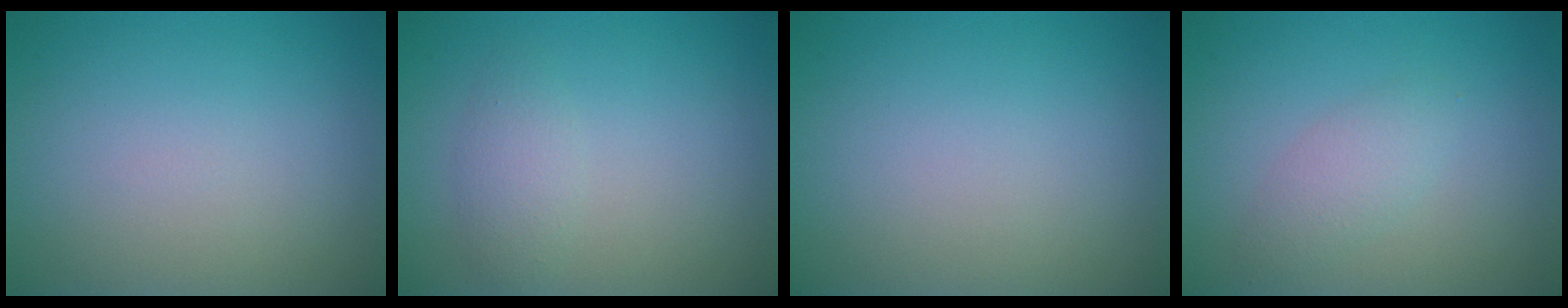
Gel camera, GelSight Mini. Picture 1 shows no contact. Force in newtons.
{"total": 1.8, "press": 1.8, "slide": 0.2}
{"total": 0.0}
{"total": 1.9, "press": 1.9, "slide": 0.2}